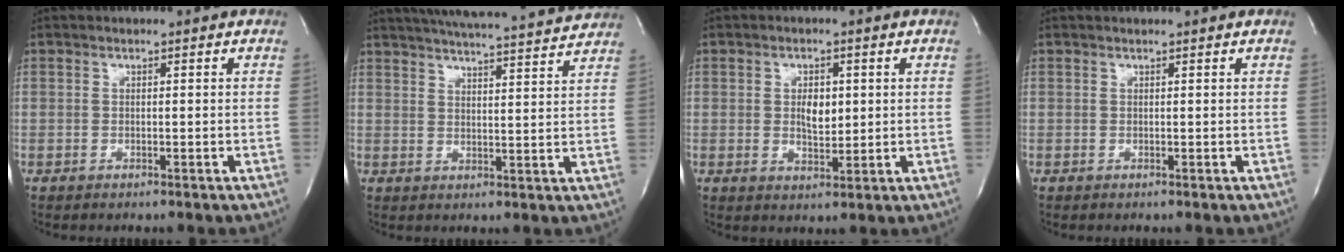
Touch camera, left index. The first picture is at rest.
{"total": 18.8, "force": [17.6, 0.7, 6.5], "torque": [-0.109, 0.001, 0.230]}
{"total": 3.8, "force": [0.7, 2.0, 3.2], "torque": [-0.054, -0.004, 0.015]}
{"total": 2.1, "force": [2.0, -0.1, 0.6], "torque": [-0.009, 0.013, 0.025]}